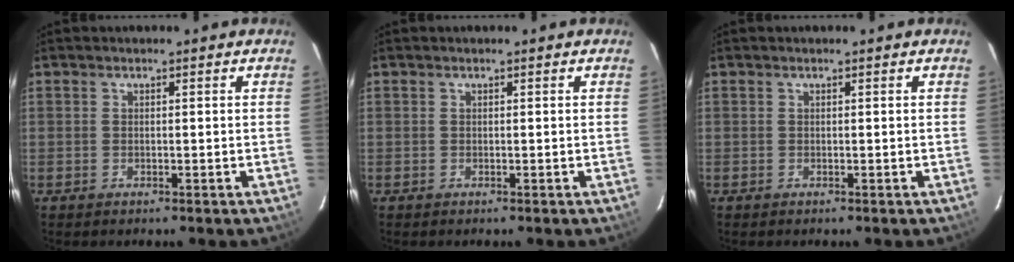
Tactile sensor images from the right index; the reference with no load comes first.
{"total": 0.0}
{"total": 0.0}